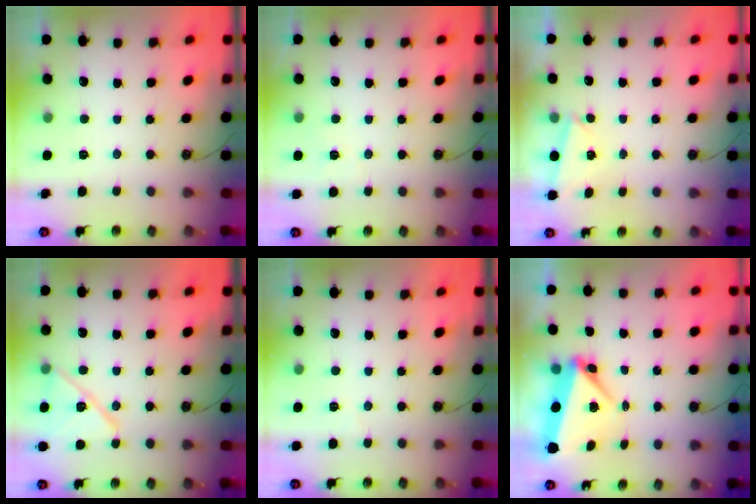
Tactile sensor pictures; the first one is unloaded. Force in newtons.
{"total": 3.2, "press": 3.1, "slide": 0.7}
{"total": 1.2, "press": 1.1, "slide": 0.5}
{"total": 14.3, "press": 11.3, "slide": 8.8}
{"total": 3.7, "press": 2.4, "slide": 2.7}
{"total": 6.1, "press": 6.1, "slide": 0.1}